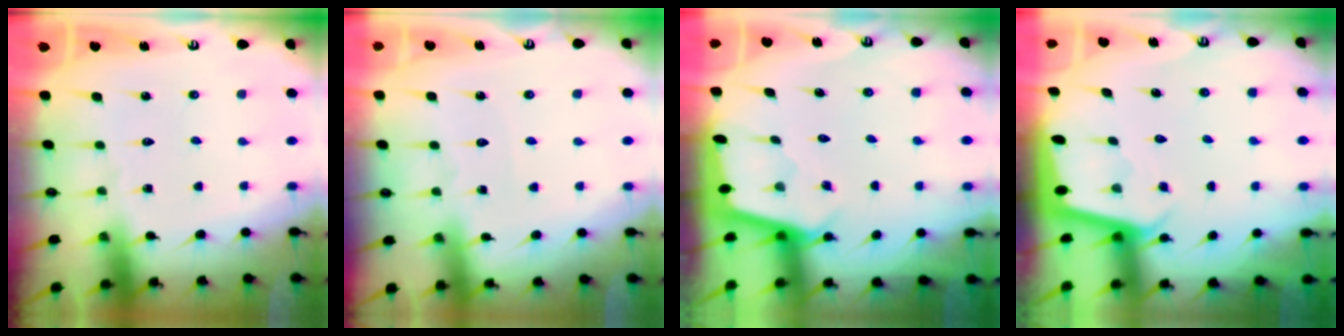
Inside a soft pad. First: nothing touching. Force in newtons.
{"total": 2.2, "press": 2.2, "slide": 0.3}
{"total": 1.9, "press": 1.9, "slide": 0.1}
{"total": 1.9, "press": 1.9, "slide": 0.1}